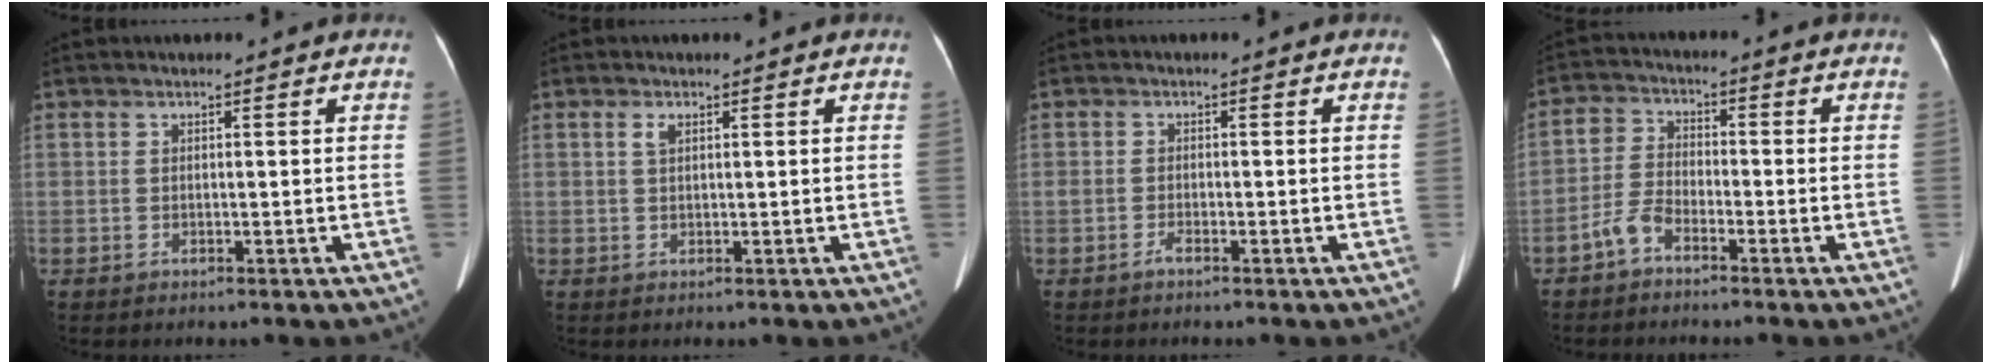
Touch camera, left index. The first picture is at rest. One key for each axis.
{"total": 1.2, "fx": 0.7, "fy": 0.5, "fz": 0.9, "tx": -0.022, "ty": 0.006, "tz": 0.016}
{"total": 0.9, "fx": -0.8, "fy": 0.1, "fz": 0.5, "tx": -0.012, "ty": 0.001, "tz": -0.012}
{"total": 4.1, "fx": -3.1, "fy": 1.8, "fz": 2.0, "tx": -0.051, "ty": 0.000, "tz": -0.065}